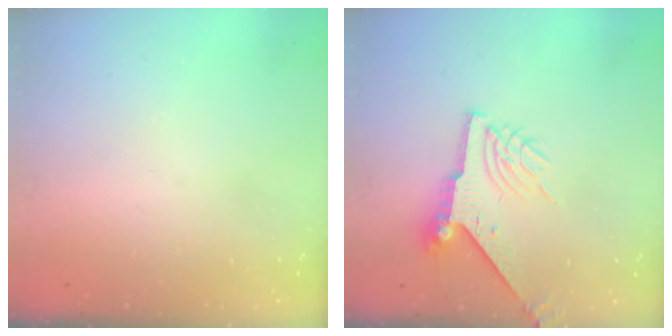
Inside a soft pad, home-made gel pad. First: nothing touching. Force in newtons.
{"total": 9.0, "press": 9.0, "slide": 0.8}